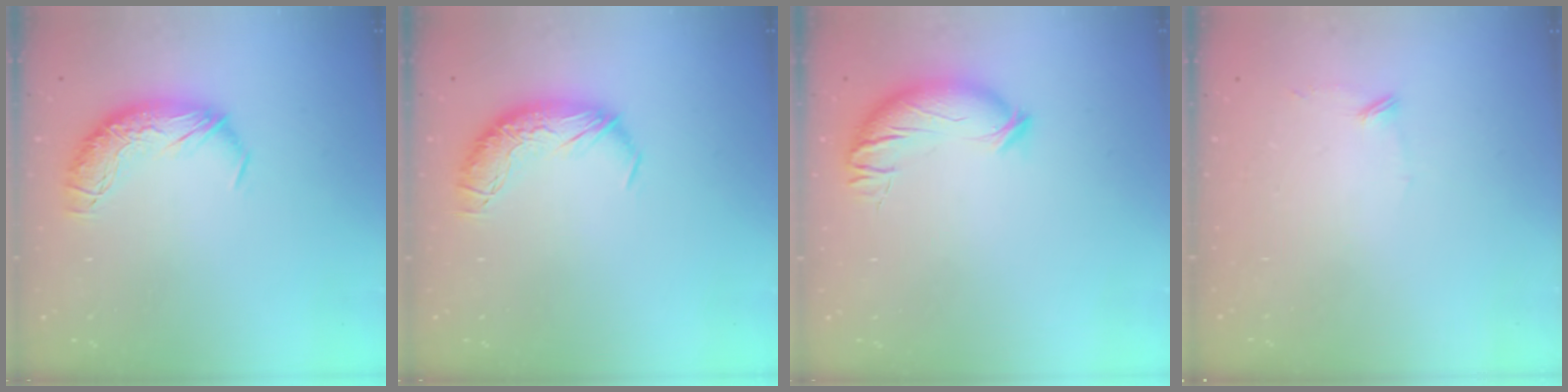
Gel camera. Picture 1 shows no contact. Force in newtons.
{"total": 0.0}
{"total": 4.4, "press": 4.1, "slide": 1.7}
{"total": 9.1, "press": 9.1, "slide": 0.4}